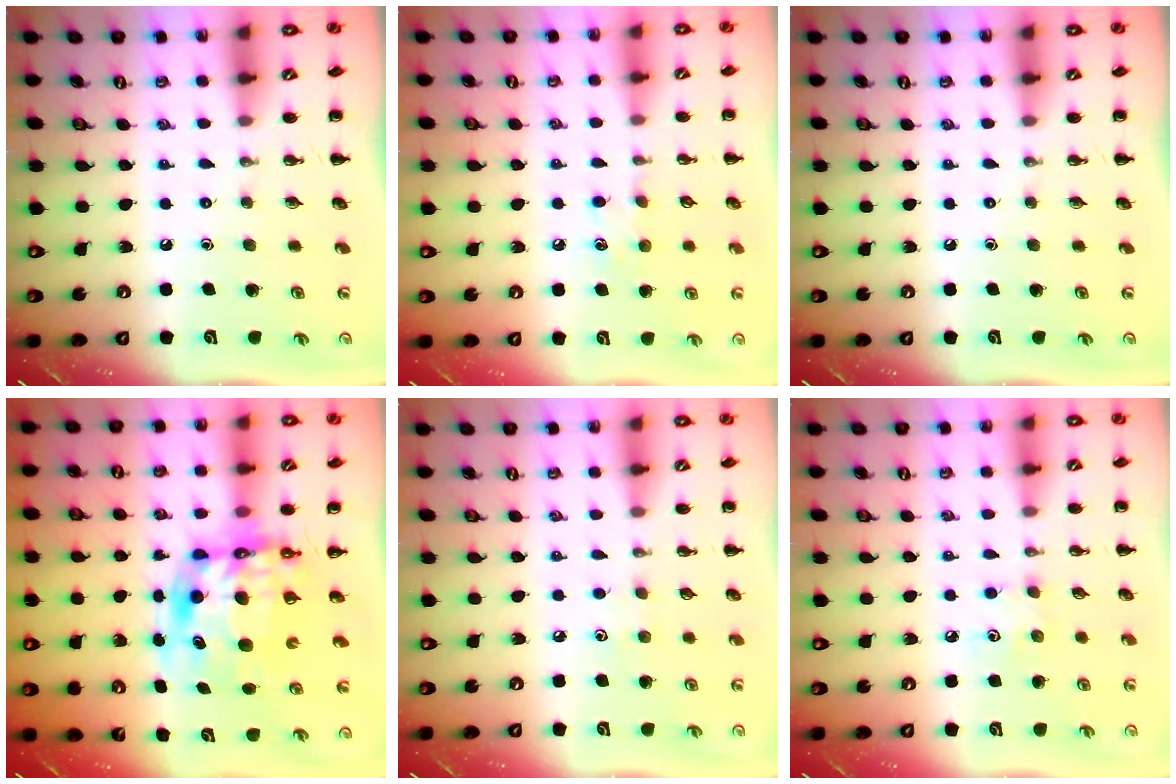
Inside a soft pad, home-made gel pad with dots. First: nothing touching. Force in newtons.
{"total": 6.5, "press": 6.3, "slide": 1.7}
{"total": 0.0}
{"total": 11.1, "press": 10.7, "slide": 2.8}
{"total": 4.8, "press": 4.6, "slide": 1.2}
{"total": 4.0, "press": 3.9, "slide": 1.1}